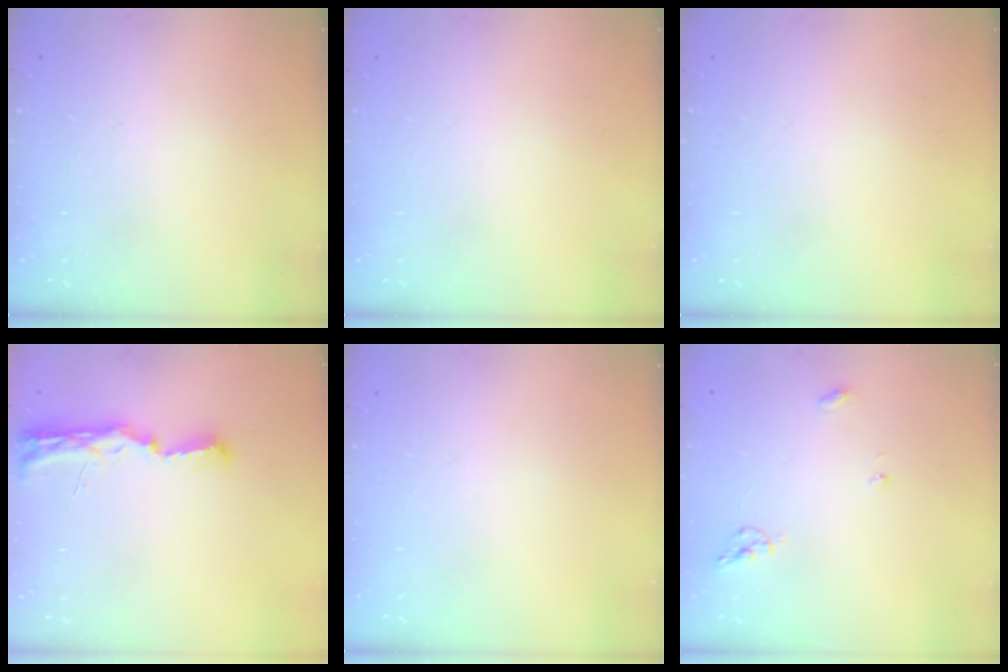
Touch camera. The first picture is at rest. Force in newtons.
{"total": 0.0}
{"total": 0.0}
{"total": 10.7, "press": 9.7, "slide": 4.5}
{"total": 0.0}
{"total": 5.9, "press": 5.9, "slide": 0.6}